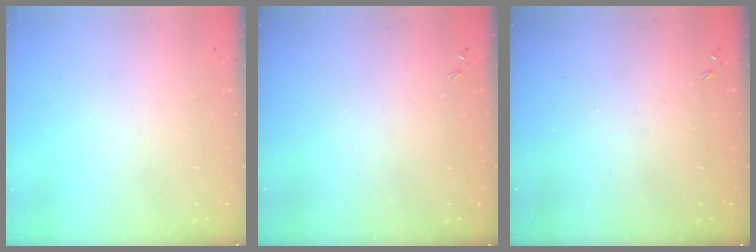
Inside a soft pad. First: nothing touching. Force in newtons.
{"total": 0.0}
{"total": 0.0}